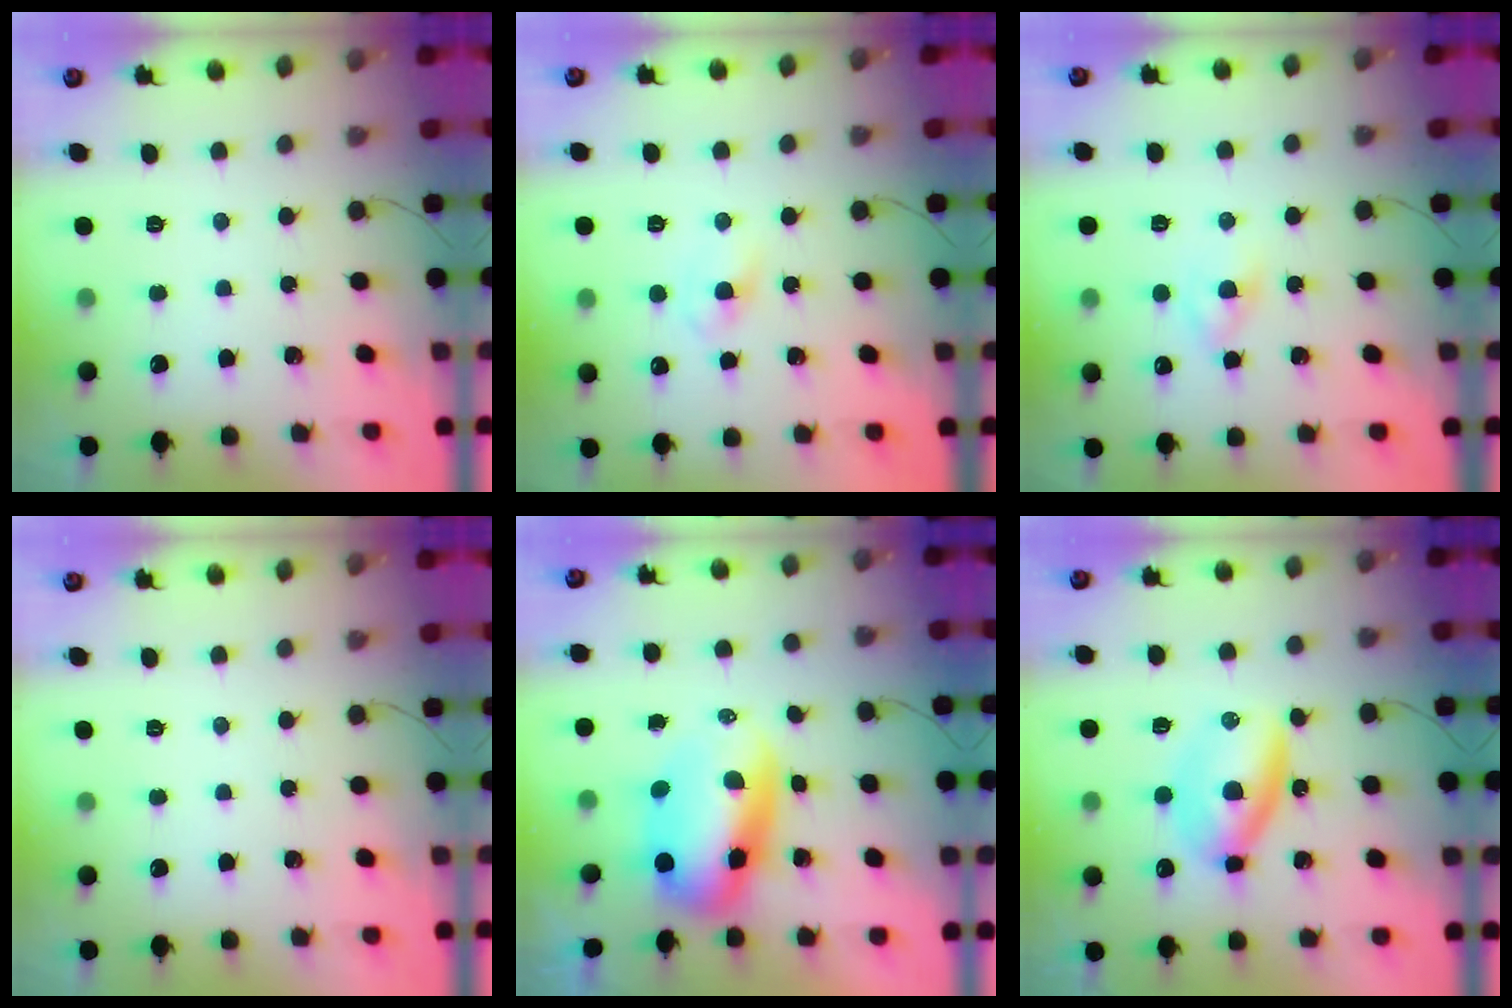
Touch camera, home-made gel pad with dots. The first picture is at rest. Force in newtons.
{"total": 2.7, "press": 2.4, "slide": 1.1}
{"total": 2.6, "press": 2.4, "slide": 1.1}
{"total": 0.0}
{"total": 8.3, "press": 7.9, "slide": 2.3}
{"total": 6.5, "press": 6.5, "slide": 0.3}